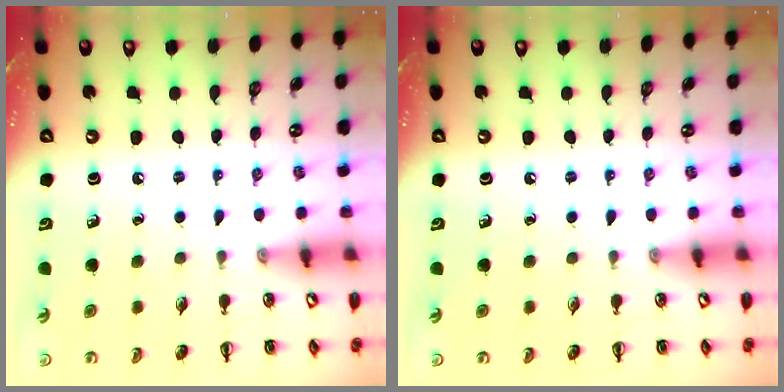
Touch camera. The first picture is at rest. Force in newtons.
{"total": 0.0}